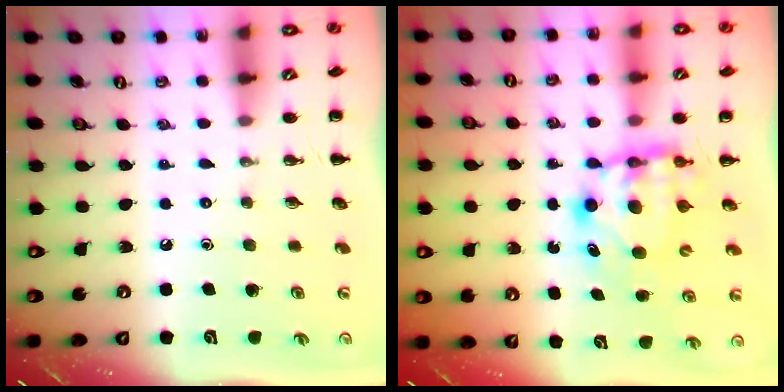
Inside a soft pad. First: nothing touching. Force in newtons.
{"total": 6.5, "press": 6.4, "slide": 0.8}